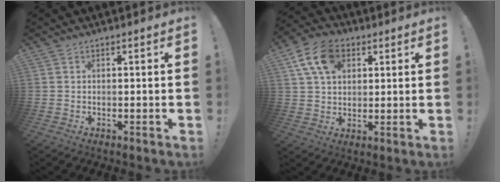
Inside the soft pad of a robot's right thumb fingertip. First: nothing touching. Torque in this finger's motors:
{"motor_torque": [1.36, 1.36, 0.02, 0.02, 0.01]}